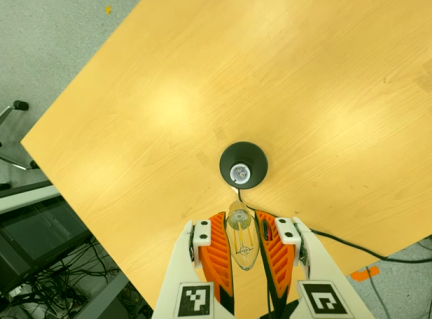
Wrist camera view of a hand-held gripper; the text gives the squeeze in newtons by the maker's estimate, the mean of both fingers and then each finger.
{"total": 20.6, "left": 22.2, "right": 19.0}